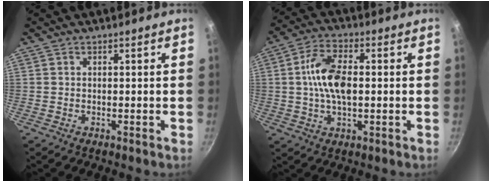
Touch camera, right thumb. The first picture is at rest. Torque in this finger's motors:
{"motor_torque": [1.48, 1.42, 1.33, 0.04, 0.13]}